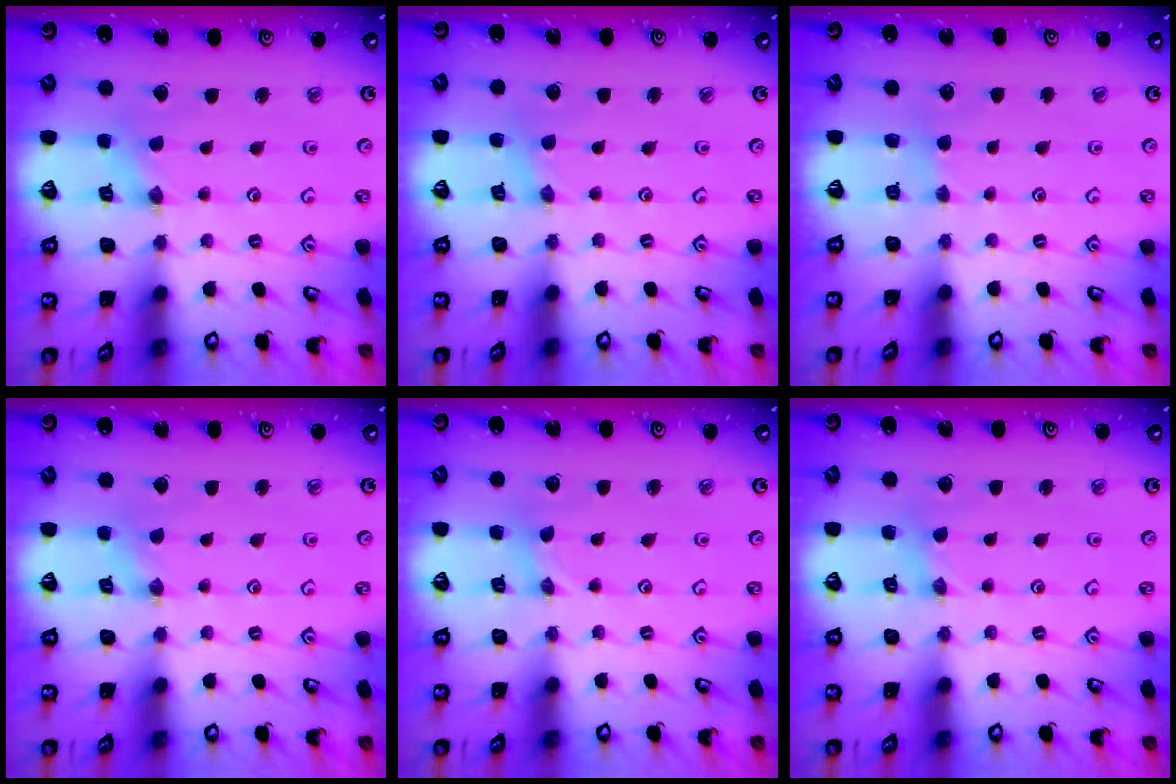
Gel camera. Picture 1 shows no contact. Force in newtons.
{"total": 1.7, "press": 1.6, "slide": 0.4}
{"total": 2.4, "press": 2.4, "slide": 0.4}
{"total": 0.6, "press": 0.5, "slide": 0.1}
{"total": 0.0}
{"total": 1.1, "press": 1.1, "slide": 0.2}